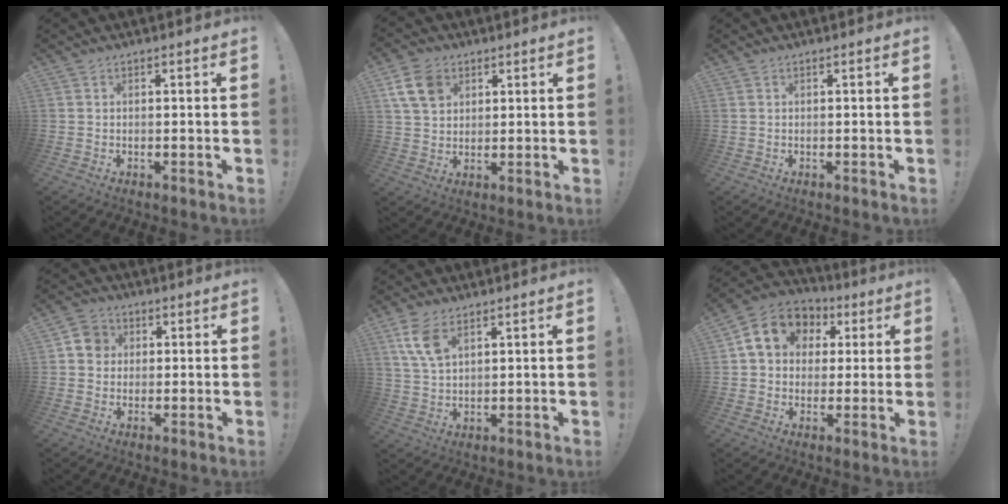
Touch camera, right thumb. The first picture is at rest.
{"total": 10.2, "force": [4.5, 7.4, 5.4], "torque": [-0.102, -0.006, 0.092]}
{"total": 0.0}
{"total": 6.3, "force": [0.9, 5.8, 2.2], "torque": [-0.031, 0.012, 0.019]}
{"total": 8.1, "force": [4.3, 4.3, 5.4], "torque": [-0.105, -0.014, 0.083]}
{"total": 13.0, "force": [4.2, 10.5, 6.4], "torque": [-0.090, -0.008, 0.083]}